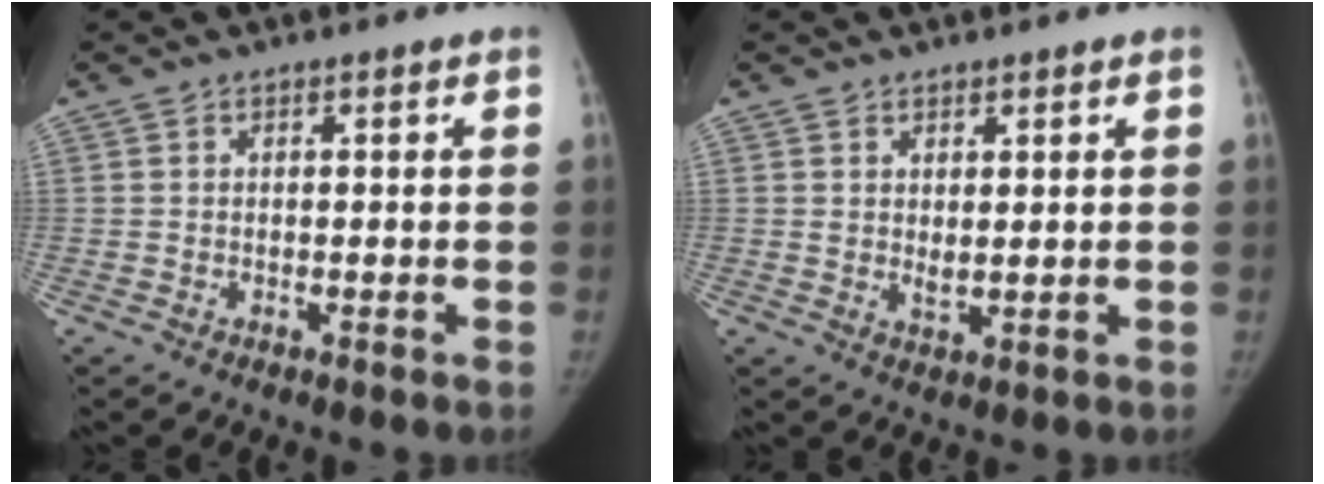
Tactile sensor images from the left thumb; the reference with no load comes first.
{"total": 2.6, "force": [0.9, 1.1, 2.1], "torque": [-0.035, -0.014, 0.021]}